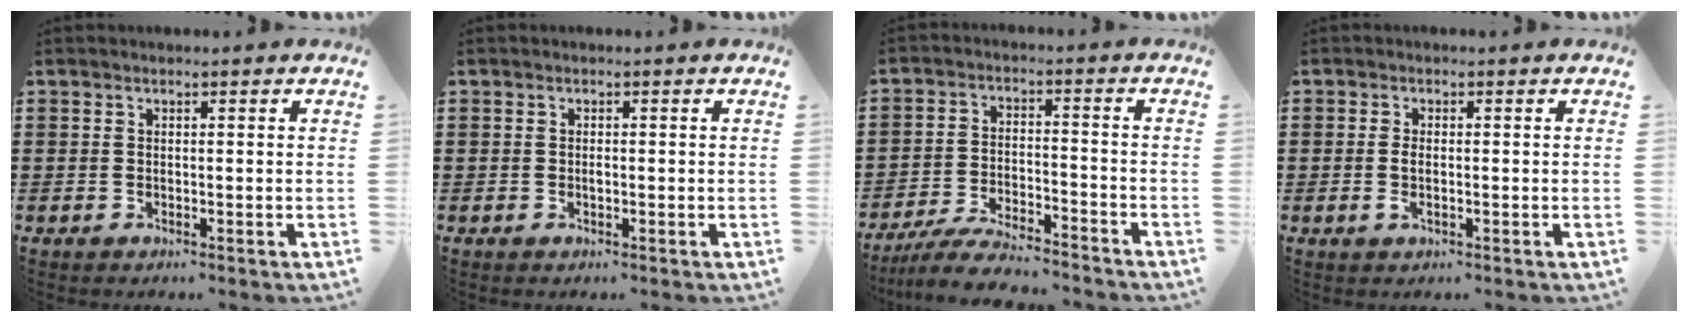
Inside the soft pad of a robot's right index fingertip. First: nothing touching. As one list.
[{"total": 0.8, "force": [-0.1, 0.2, 0.8], "torque": [-0.017, -0.004, -0.001]}, {"total": 6.3, "force": [-6.0, 0.2, 2.1], "torque": [-0.044, -0.002, -0.116]}, {"total": 2.1, "force": [-0.2, 0.8, 1.9], "torque": [-0.052, -0.006, -0.009]}]